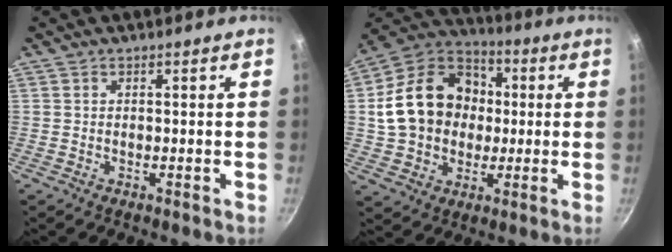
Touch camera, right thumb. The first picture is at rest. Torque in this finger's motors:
{"motor_torque": [-0.89, 1.73, 0.79, -0.72, 0.42]}